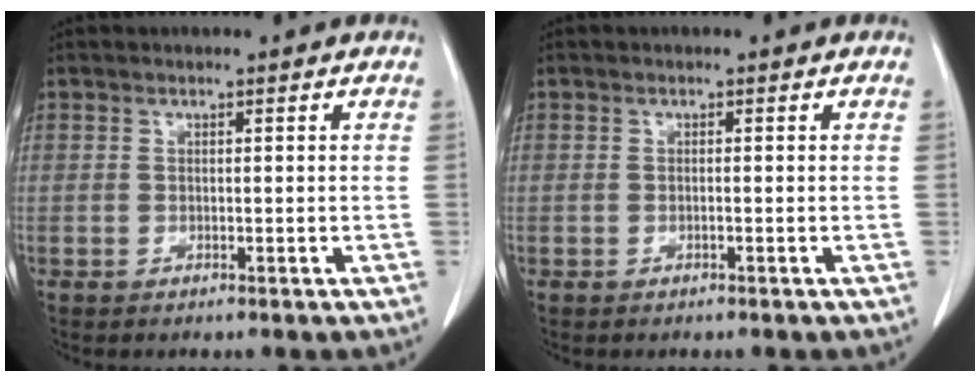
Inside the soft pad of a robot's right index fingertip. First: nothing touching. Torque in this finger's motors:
{"motor_torque": [0.19, -0.08, 0.00, 0.01]}